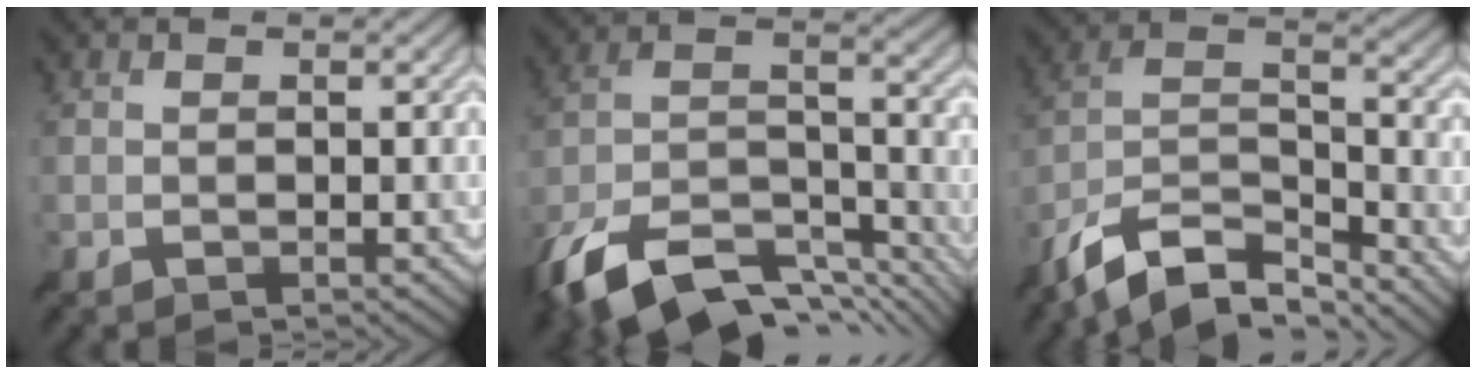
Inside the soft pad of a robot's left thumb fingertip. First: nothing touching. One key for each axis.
{"total": 15.6, "fx": -11.2, "fy": 6.2, "fz": 8.8, "tx": -0.205, "ty": -0.015, "tz": -0.190}
{"total": 11.8, "fx": -8.7, "fy": 4.5, "fz": 6.6, "tx": -0.142, "ty": 0.002, "tz": -0.166}